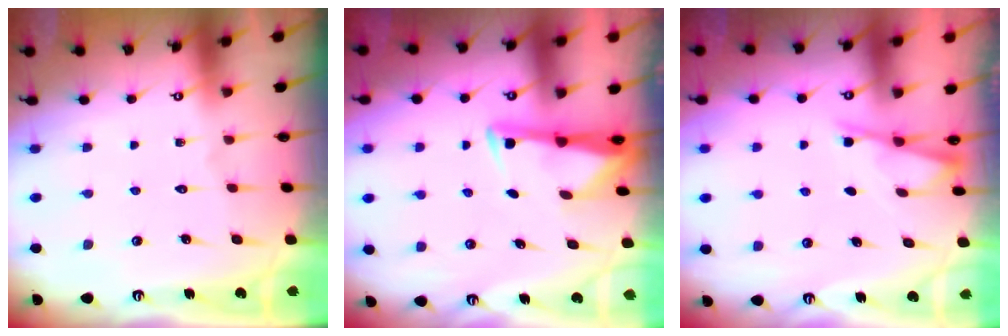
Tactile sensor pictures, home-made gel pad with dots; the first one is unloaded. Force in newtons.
{"total": 3.0, "press": 3.0, "slide": 0.4}
{"total": 2.4, "press": 2.4, "slide": 0.4}